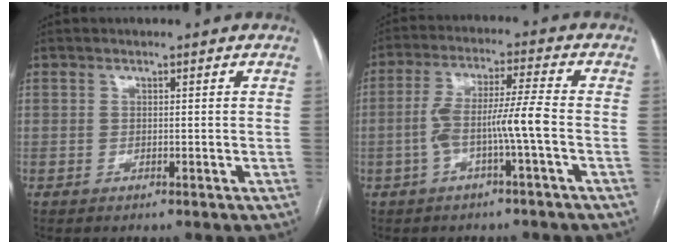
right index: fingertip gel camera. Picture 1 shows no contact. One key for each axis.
{"total": 7.7, "fx": -2.1, "fy": -0.5, "fz": 7.4, "tx": -0.143, "ty": 0.020, "tz": -0.036}